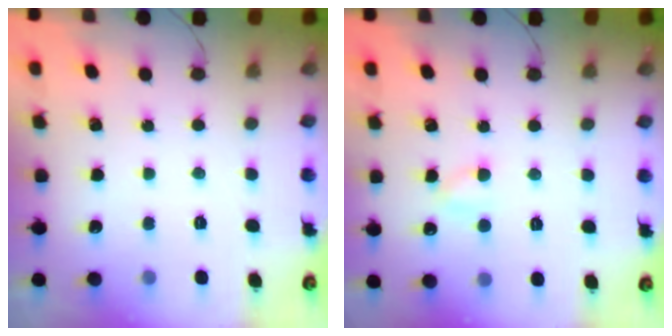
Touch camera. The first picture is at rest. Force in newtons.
{"total": 3.0, "press": 2.8, "slide": 1.1}